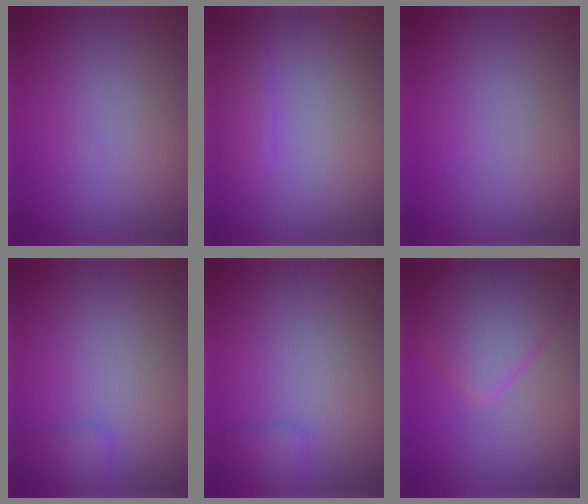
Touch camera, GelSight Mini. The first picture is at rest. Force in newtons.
{"total": 1.8, "press": 1.8, "slide": 0.2}
{"total": 0.0}
{"total": 1.3, "press": 1.3, "slide": 0.0}
{"total": 1.3, "press": 1.3, "slide": 0.0}
{"total": 4.9, "press": 4.9, "slide": 0.2}